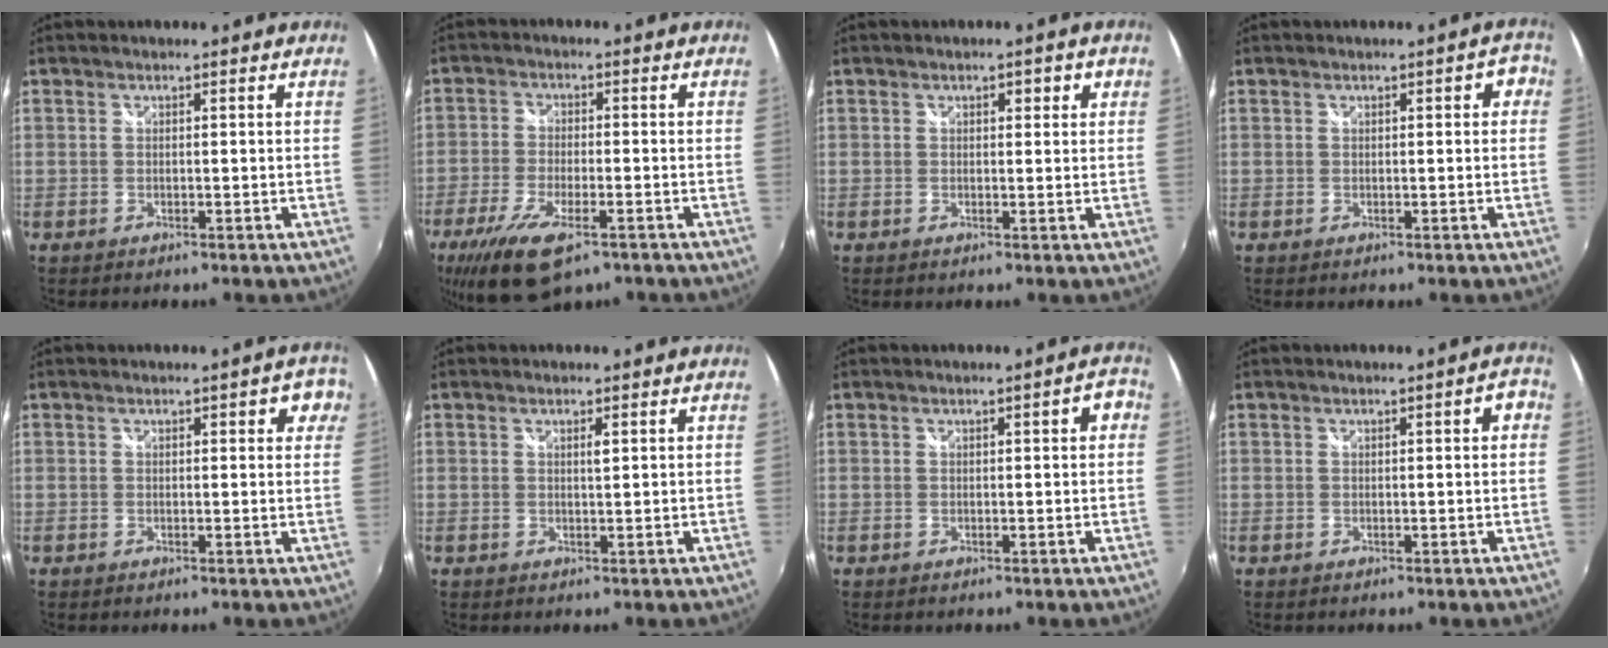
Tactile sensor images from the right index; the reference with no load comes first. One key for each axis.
{"total": 12.7, "fx": -7.9, "fy": 4.5, "fz": 8.9, "tx": -0.202, "ty": -0.044, "tz": -0.143}
{"total": 2.5, "fx": 1.0, "fy": 1.3, "fz": 1.9, "tx": -0.023, "ty": 0.008, "tz": 0.014}
{"total": 2.9, "fx": 0.7, "fy": 1.3, "fz": 2.5, "tx": -0.031, "ty": 0.011, "tz": 0.010}
{"total": 4.8, "fx": 2.1, "fy": 1.9, "fz": 3.9, "tx": -0.037, "ty": 0.015, "tz": 0.027}
{"total": 1.2, "fx": 0.5, "fy": 0.1, "fz": 1.0, "tx": -0.016, "ty": 0.001, "tz": 0.008}
{"total": 3.0, "fx": 0.8, "fy": 0.8, "fz": 2.8, "tx": -0.038, "ty": 0.010, "tz": 0.013}
{"total": 2.7, "fx": 0.7, "fy": 0.6, "fz": 2.6, "tx": -0.034, "ty": 0.009, "tz": 0.011}